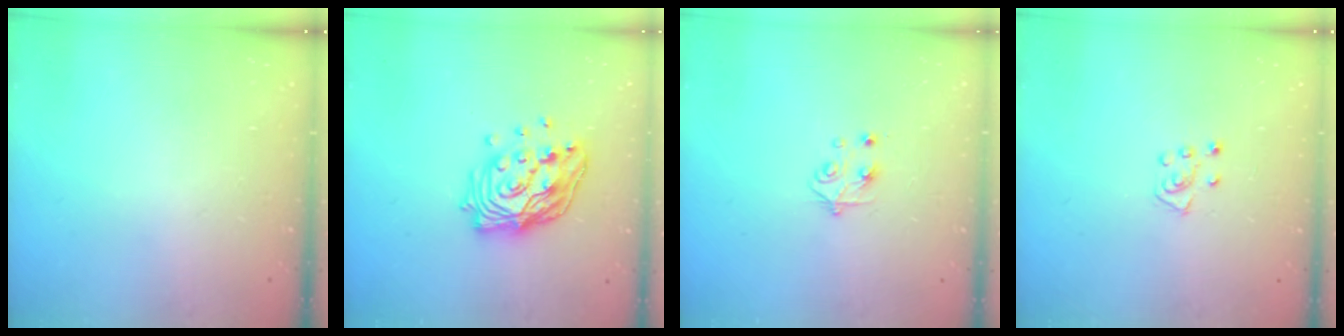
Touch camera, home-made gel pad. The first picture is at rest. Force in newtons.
{"total": 17.6, "press": 17.0, "slide": 4.2}
{"total": 4.8, "press": 4.8, "slide": 0.6}
{"total": 5.3, "press": 5.3, "slide": 0.4}